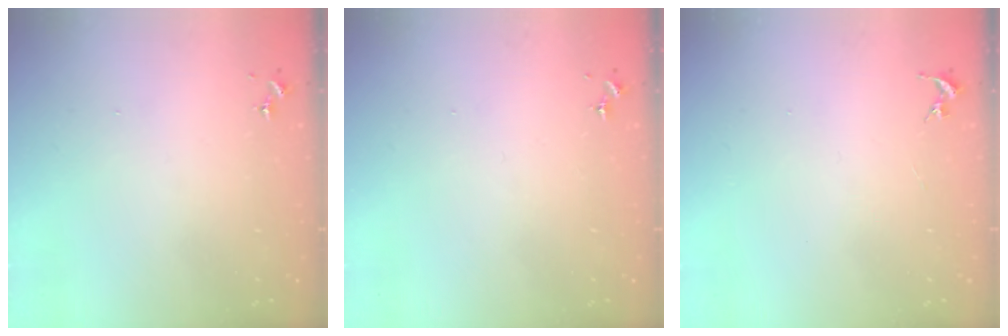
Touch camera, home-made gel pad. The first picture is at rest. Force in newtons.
{"total": 0.0}
{"total": 0.0}